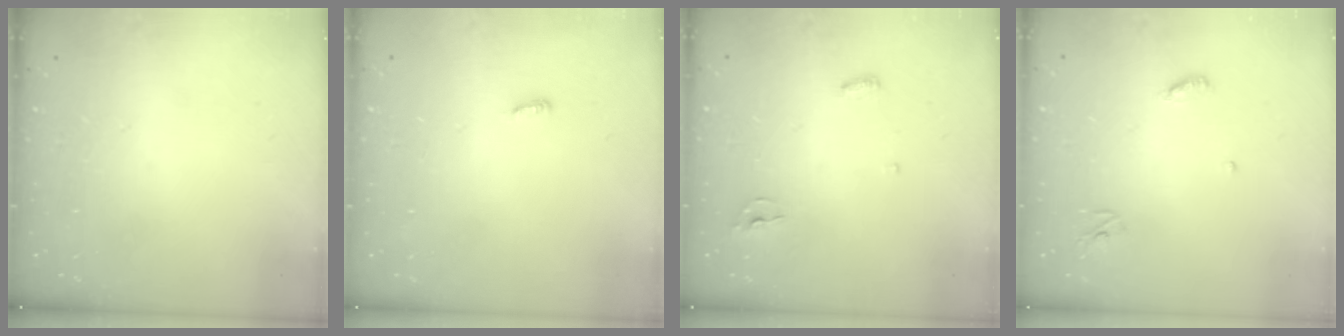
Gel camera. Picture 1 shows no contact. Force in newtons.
{"total": 2.6, "press": 2.6, "slide": 0.2}
{"total": 3.8, "press": 3.8, "slide": 0.3}
{"total": 3.9, "press": 3.9, "slide": 0.3}